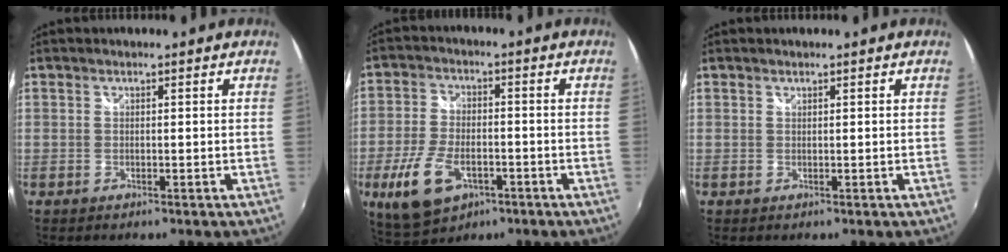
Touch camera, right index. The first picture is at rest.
{"total": 11.6, "force": [-4.8, 6.3, 8.4], "torque": [-0.188, -0.012, -0.081]}
{"total": 0.0}